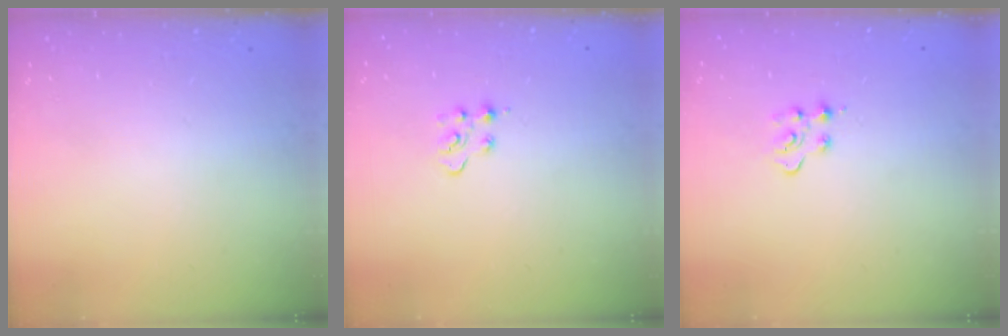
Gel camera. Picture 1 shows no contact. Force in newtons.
{"total": 4.8, "press": 4.7, "slide": 0.6}
{"total": 4.0, "press": 4.0, "slide": 0.4}